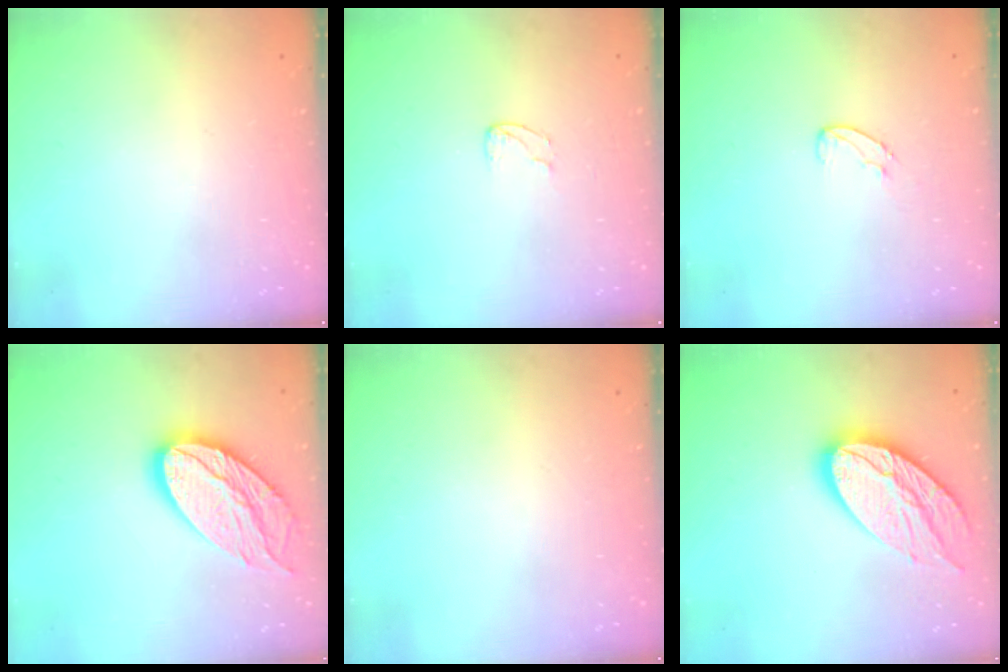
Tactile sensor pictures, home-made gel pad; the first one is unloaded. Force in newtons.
{"total": 3.3, "press": 3.3, "slide": 0.3}
{"total": 5.9, "press": 5.9, "slide": 0.4}
{"total": 18.8, "press": 18.7, "slide": 1.6}
{"total": 0.0}
{"total": 17.2, "press": 17.2, "slide": 1.5}